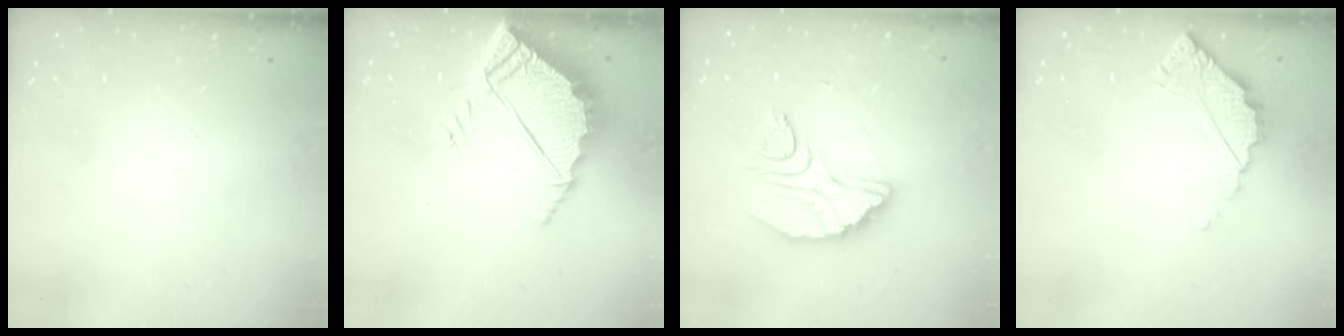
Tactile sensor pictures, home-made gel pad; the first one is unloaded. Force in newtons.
{"total": 7.8, "press": 7.7, "slide": 0.5}
{"total": 10.8, "press": 10.8, "slide": 1.0}
{"total": 5.0, "press": 5.0, "slide": 0.4}